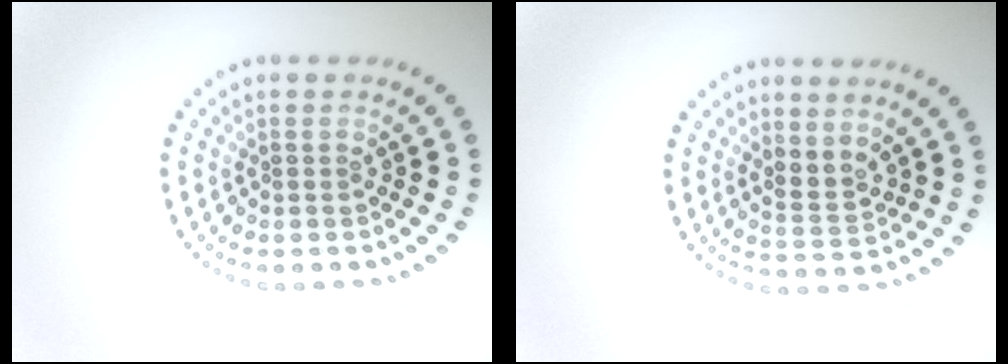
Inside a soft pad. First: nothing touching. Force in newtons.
{"total": 2.0, "press": 1.6, "slide": 1.2}